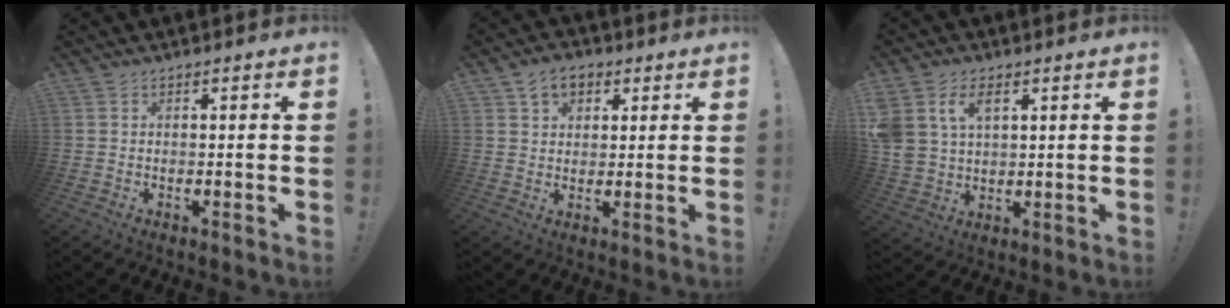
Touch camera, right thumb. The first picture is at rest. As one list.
[{"total": 6.6, "force": [3.2, 4.9, 3.1], "torque": [-0.049, -0.003, 0.061]}, {"total": 8.9, "force": [4.0, 6.1, 5.0], "torque": [-0.109, -0.007, 0.079]}]